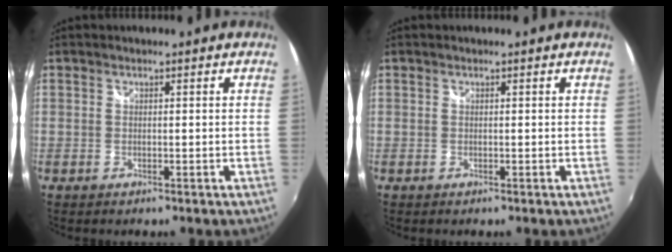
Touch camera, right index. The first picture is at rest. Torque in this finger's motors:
{"motor_torque": [0.00, 0.00, 0.00, 0.00]}